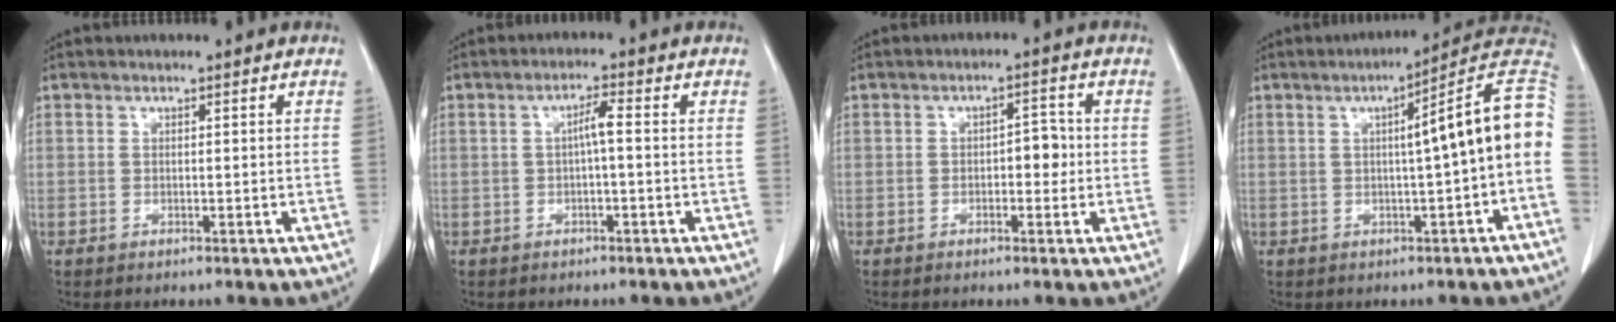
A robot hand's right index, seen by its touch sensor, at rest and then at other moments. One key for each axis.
{"total": 2.5, "fx": 0.0, "fy": 0.1, "fz": 2.5, "tx": -0.047, "ty": 0.007, "tz": 0.001}
{"total": 3.2, "fx": -0.4, "fy": 1.7, "fz": 2.7, "tx": -0.030, "ty": 0.010, "tz": -0.006}
{"total": 11.5, "fx": 0.3, "fy": -0.3, "fz": 11.5, "tx": -0.146, "ty": 0.033, "tz": -0.004}